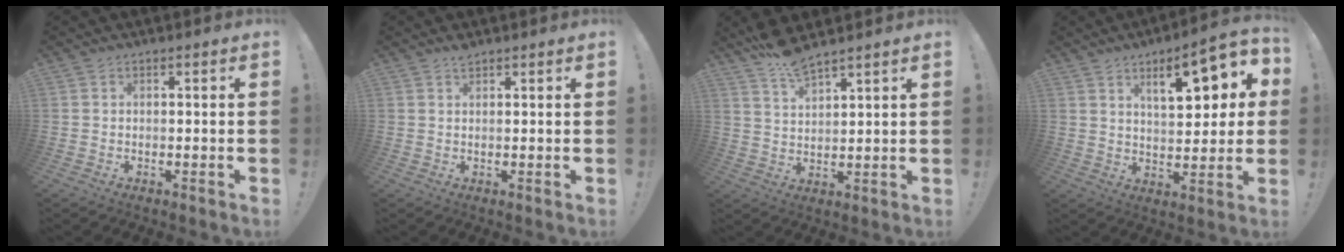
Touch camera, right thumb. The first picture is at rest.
{"total": 1.5, "force": [1.4, 0.2, 0.5], "torque": [-0.004, -0.008, 0.024]}
{"total": 7.0, "force": [6.0, 1.2, 3.4], "torque": [-0.074, -0.032, 0.110]}
{"total": 14.9, "force": [6.8, 5.1, 12.2], "torque": [-0.171, -0.030, 0.104]}